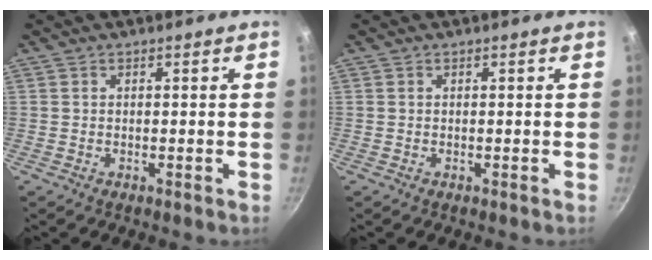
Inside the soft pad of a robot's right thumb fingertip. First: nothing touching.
{"total": 0.0}